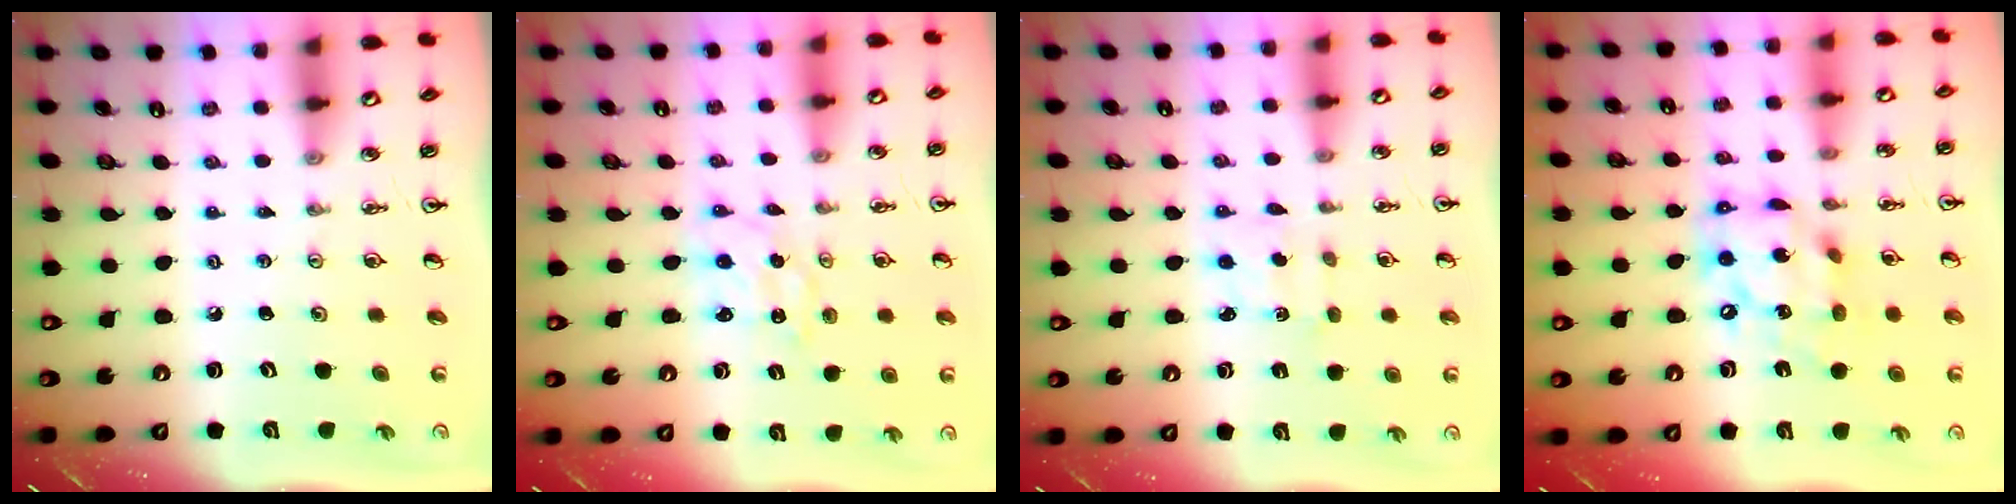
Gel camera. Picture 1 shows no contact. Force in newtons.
{"total": 1.4, "press": 1.4, "slide": 0.1}
{"total": 1.7, "press": 1.5, "slide": 0.7}
{"total": 14.3, "press": 14.2, "slide": 1.7}